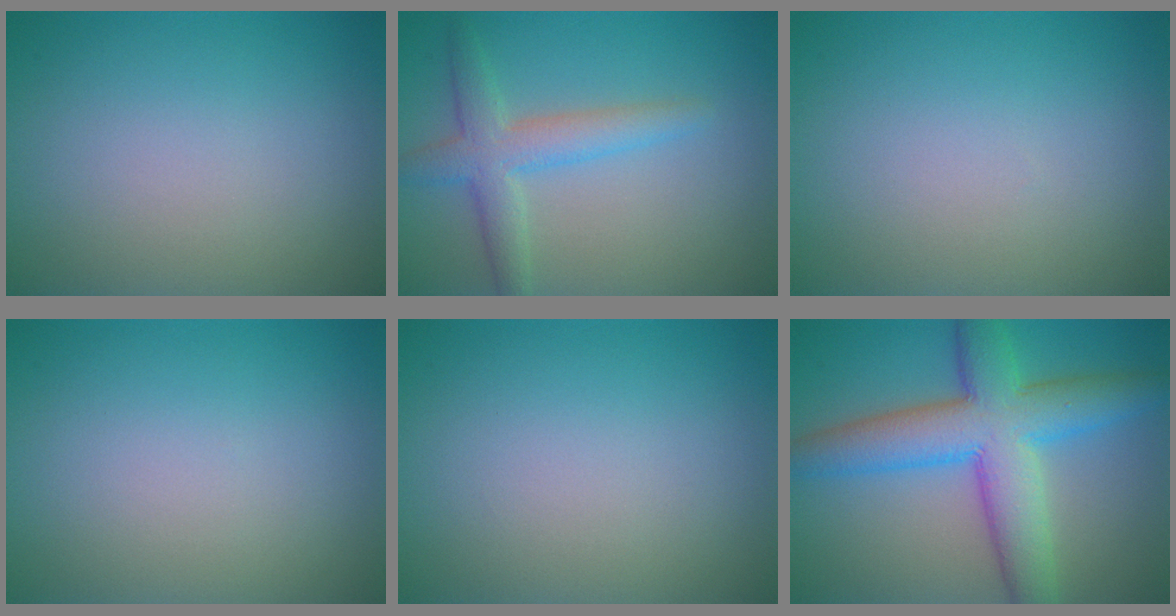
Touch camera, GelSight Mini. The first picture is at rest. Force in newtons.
{"total": 3.9, "press": 3.9, "slide": 0.3}
{"total": 0.0}
{"total": 0.0}
{"total": 0.0}
{"total": 9.0, "press": 9.0, "slide": 0.2}